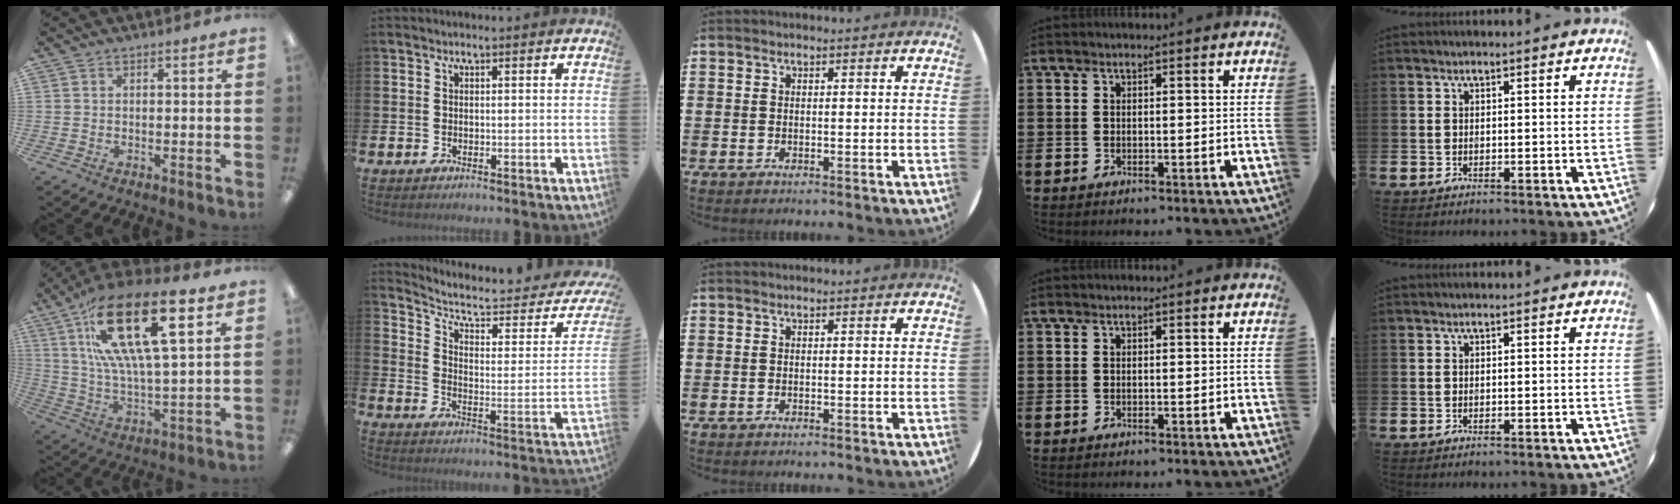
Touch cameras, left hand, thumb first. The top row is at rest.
{"thumb": {"total": 23.6, "force": [12.5, 7.7, 18.5], "torque": [-0.338, -0.052, 0.196]}, "index": {"total": 6.3, "force": [4.9, 2.1, 3.2], "torque": [-0.083, -0.035, 0.078]}}